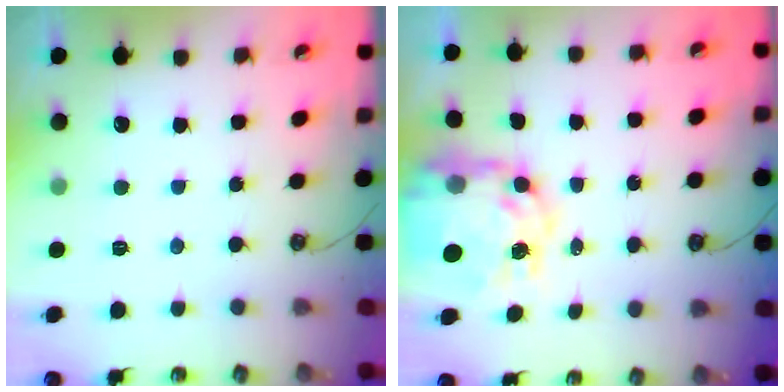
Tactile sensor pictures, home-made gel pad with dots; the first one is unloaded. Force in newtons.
{"total": 15.2, "press": 15.1, "slide": 1.4}